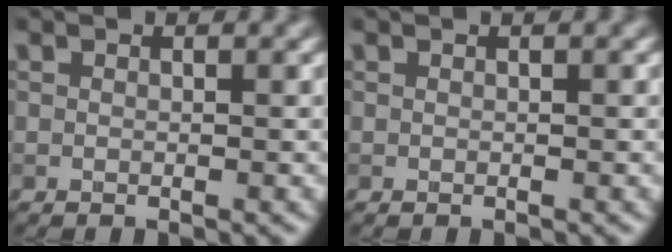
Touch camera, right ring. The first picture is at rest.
{"total": 0.0}